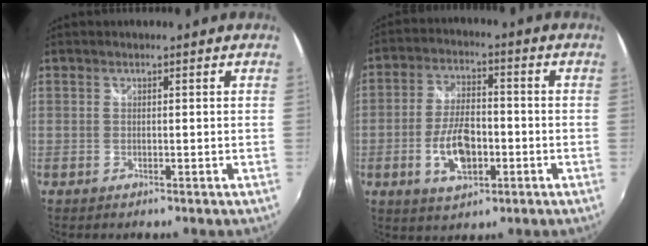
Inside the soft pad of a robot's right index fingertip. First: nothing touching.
{"total": 10.0, "force": [-3.0, 5.1, 8.1], "torque": [-0.160, 0.001, -0.048]}